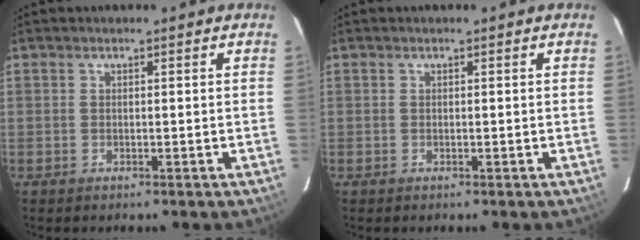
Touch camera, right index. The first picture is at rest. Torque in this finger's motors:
{"motor_torque": [0.00, 0.00, 0.00, 0.00]}